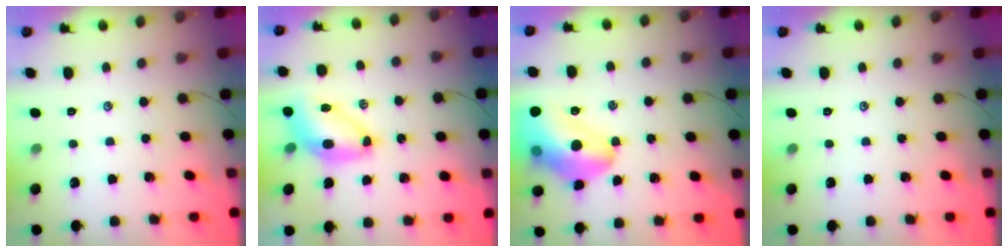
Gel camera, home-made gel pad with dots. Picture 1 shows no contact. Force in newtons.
{"total": 8.0, "press": 7.8, "slide": 2.0}
{"total": 19.7, "press": 19.5, "slide": 3.0}
{"total": 0.0}